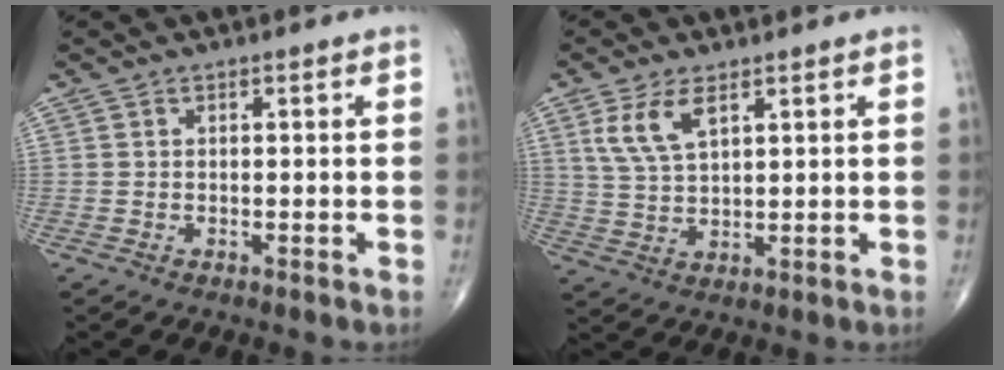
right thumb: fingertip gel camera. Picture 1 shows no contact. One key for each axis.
{"total": 6.8, "fx": 3.3, "fy": 3.0, "fz": 5.1, "tx": -0.103, "ty": -0.009, "tz": 0.074}